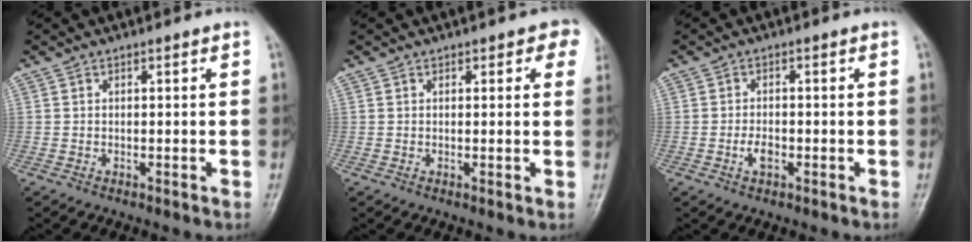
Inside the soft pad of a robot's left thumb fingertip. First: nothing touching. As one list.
[{"total": 3.3, "force": [1.8, 2.1, 1.8], "torque": [0.023, -0.003, 0.013]}, {"total": 2.5, "force": [-1.1, 1.4, 1.8], "torque": [-0.025, 0.003, -0.021]}]